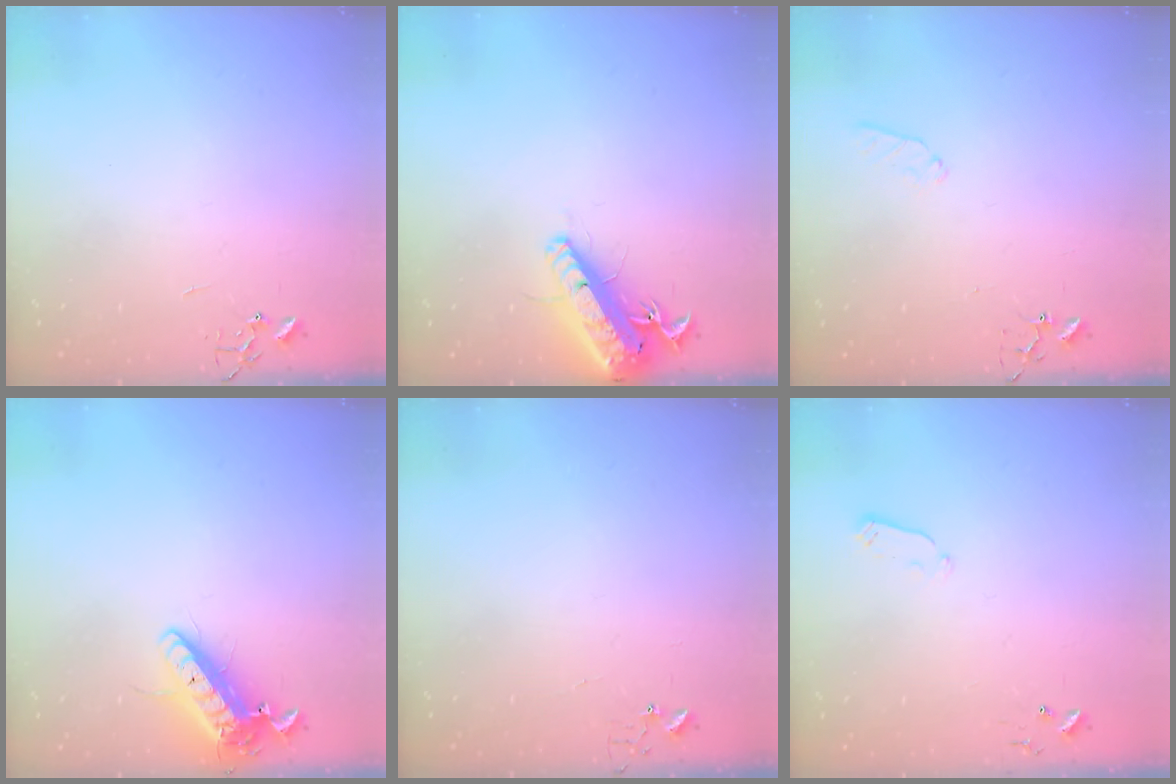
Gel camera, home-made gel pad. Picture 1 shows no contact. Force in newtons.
{"total": 17.1, "press": 16.8, "slide": 3.4}
{"total": 6.6, "press": 6.5, "slide": 0.6}
{"total": 14.8, "press": 14.5, "slide": 2.9}
{"total": 3.6, "press": 3.6, "slide": 0.3}
{"total": 2.9, "press": 2.9, "slide": 0.4}